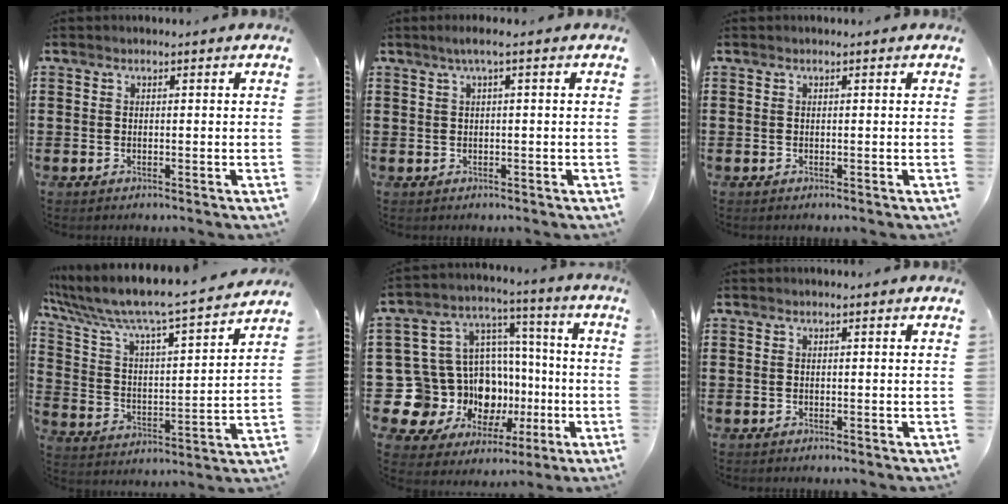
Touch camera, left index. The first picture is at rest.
{"total": 1.7, "force": [0.1, 0.0, 1.7], "torque": [-0.029, -0.003, 0.001]}
{"total": 0.0}
{"total": 7.0, "force": [6.3, 0.5, 3.0], "torque": [-0.092, -0.054, 0.099]}
{"total": 15.0, "force": [-4.1, 13.7, 4.5], "torque": [-0.139, -0.030, -0.028]}
{"total": 0.0}